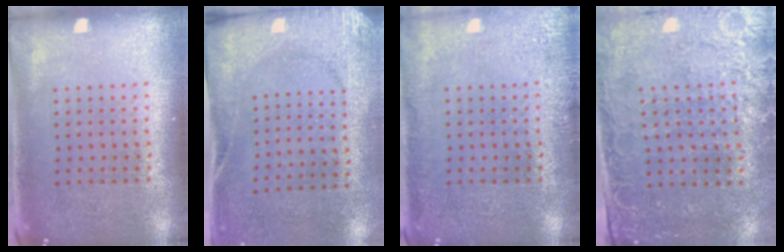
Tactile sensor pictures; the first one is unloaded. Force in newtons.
{"total": 2.6, "press": 2.0, "slide": 1.6}
{"total": 2.5, "press": 2.4, "slide": 0.5}
{"total": 2.7, "press": 2.4, "slide": 1.2}